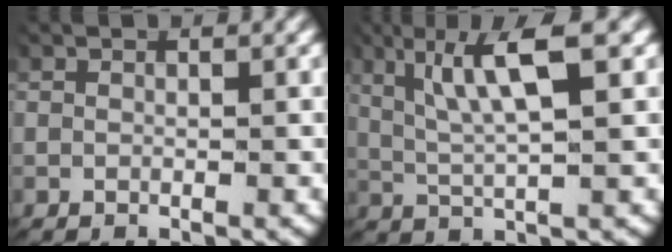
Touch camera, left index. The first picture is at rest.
{"total": 6.1, "force": [2.9, 1.6, 5.2], "torque": [-0.097, 0.007, 0.052]}